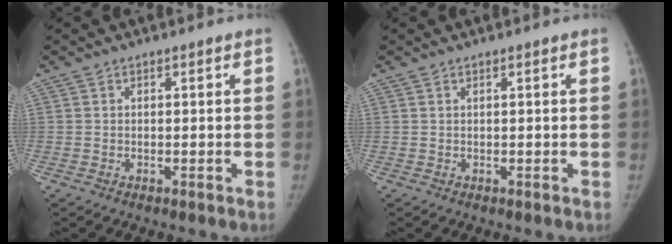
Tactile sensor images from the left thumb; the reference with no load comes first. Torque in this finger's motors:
{"motor_torque": [-0.01, 0.00, 0.11, 0.00, 0.00]}